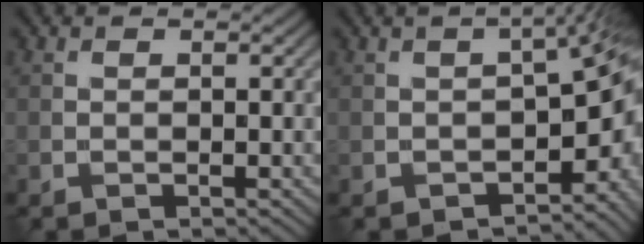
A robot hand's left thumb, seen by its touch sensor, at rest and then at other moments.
{"total": 8.8, "force": [-3.5, 3.3, 7.4], "torque": [-0.097, -0.022, -0.035]}